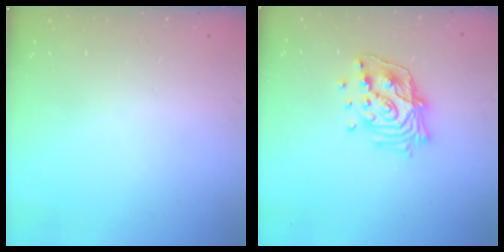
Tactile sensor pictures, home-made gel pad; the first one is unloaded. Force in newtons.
{"total": 14.7, "press": 14.6, "slide": 1.3}